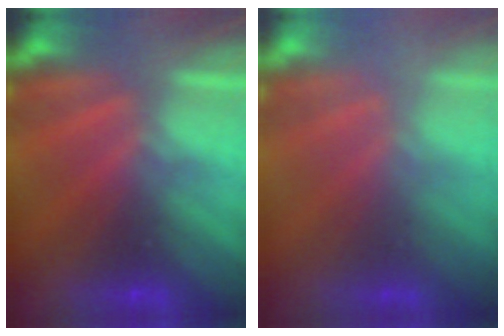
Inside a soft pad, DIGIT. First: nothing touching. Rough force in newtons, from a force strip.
{"total": 2.2}